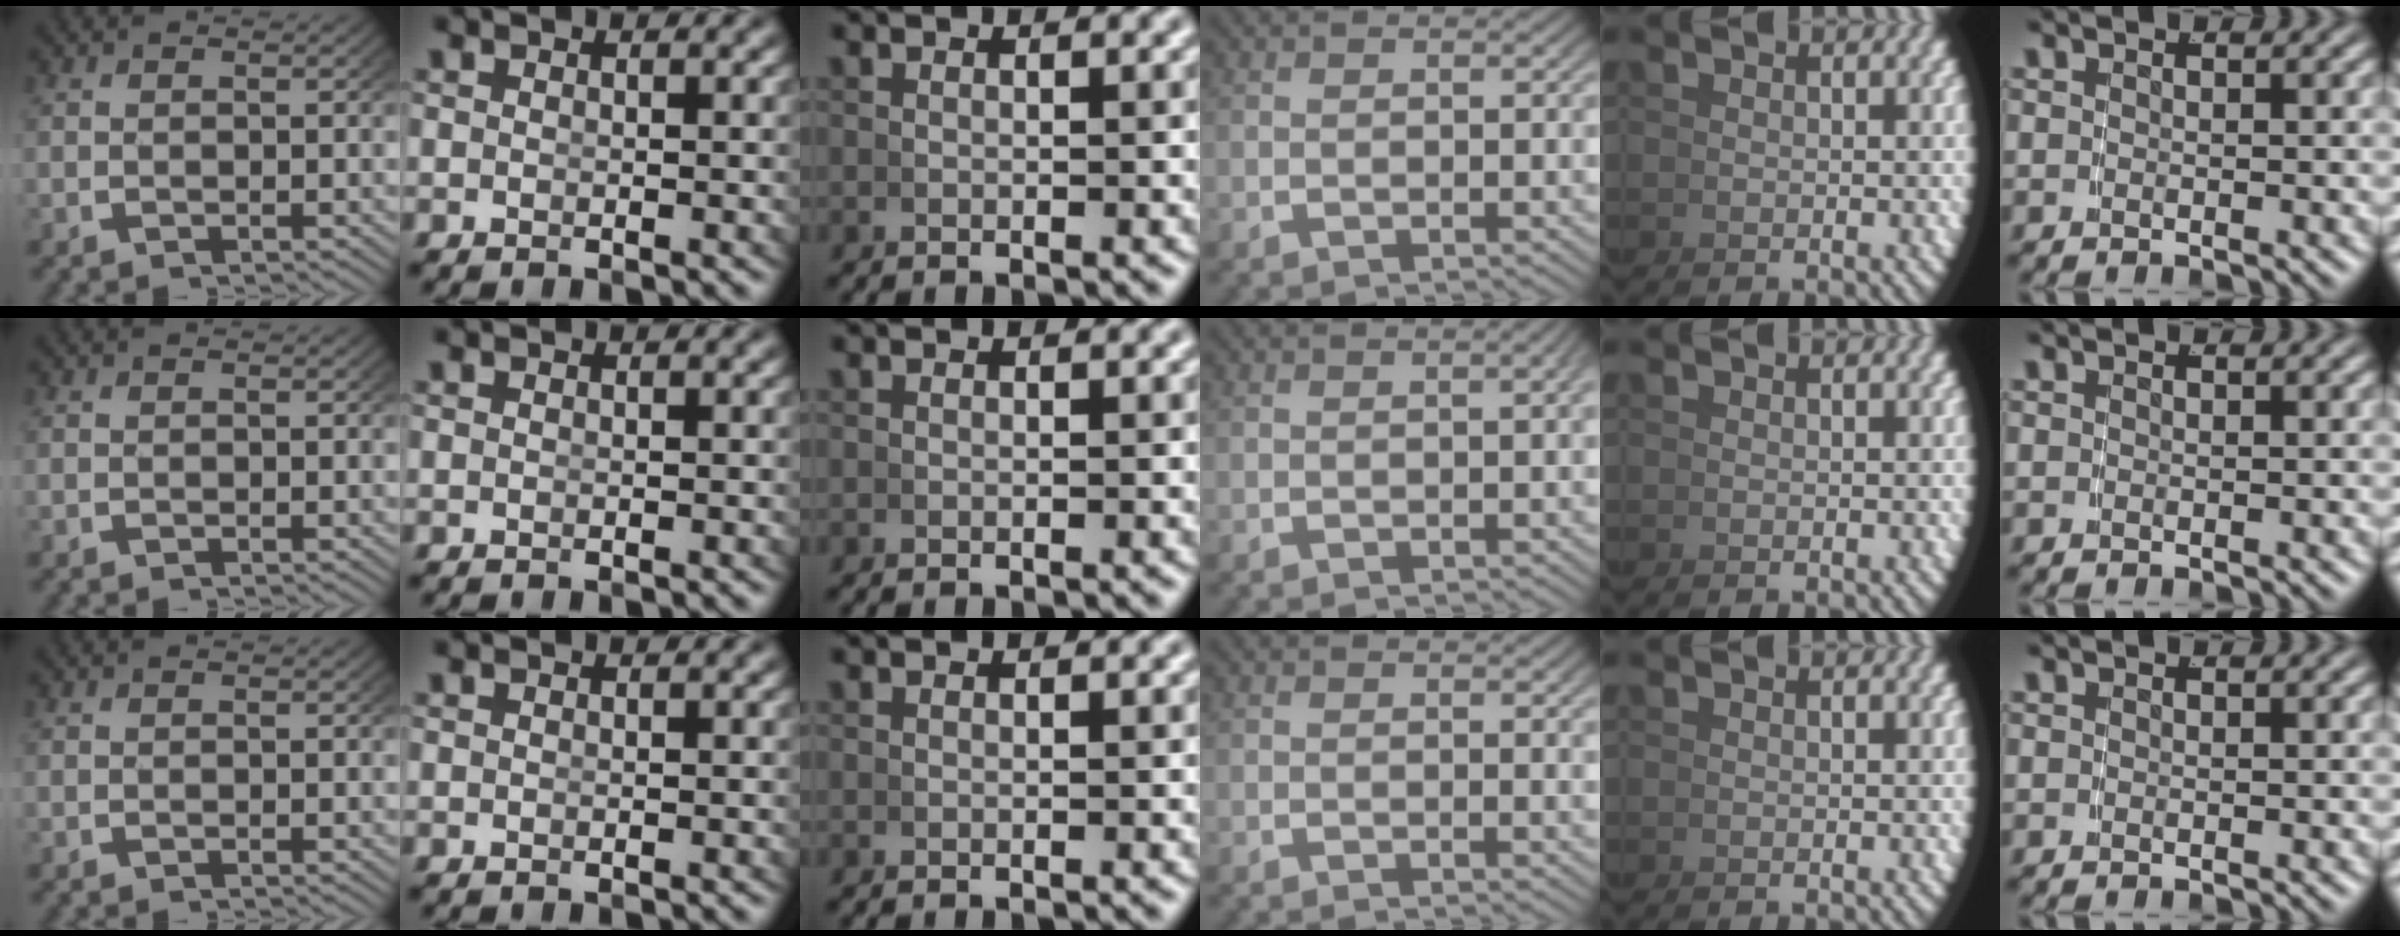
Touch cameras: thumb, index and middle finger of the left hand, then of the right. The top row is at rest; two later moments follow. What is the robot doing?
{"motion": "lift_and_place", "object": "dispenser bottle"}